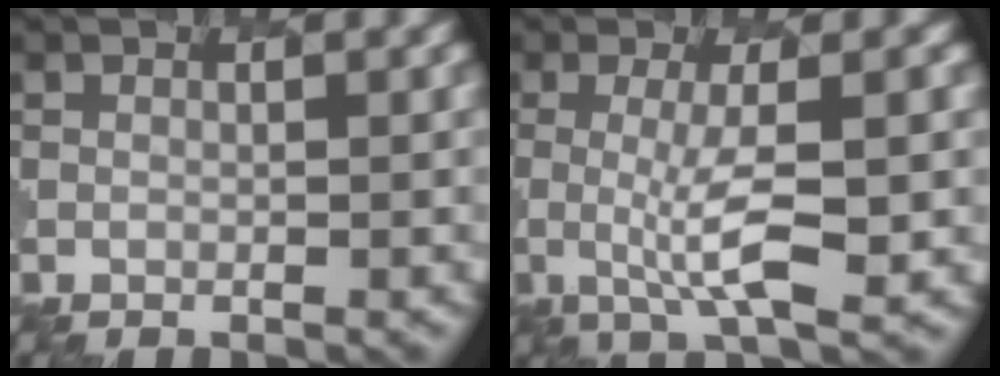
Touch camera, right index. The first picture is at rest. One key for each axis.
{"total": 2.6, "fx": 0.4, "fy": -0.8, "fz": 2.4, "tx": -0.069, "ty": 0.015, "tz": -0.026}